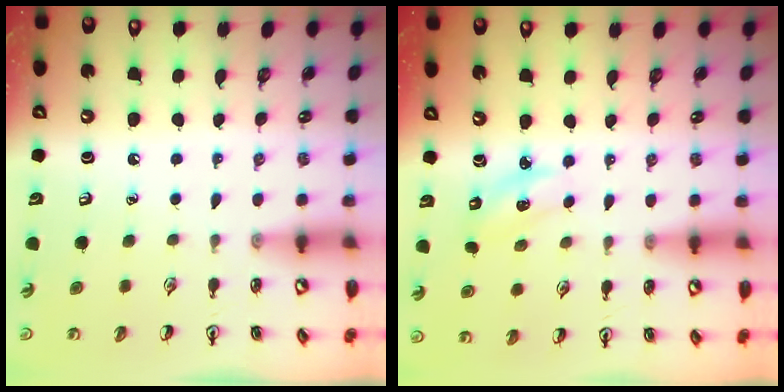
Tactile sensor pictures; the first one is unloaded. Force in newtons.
{"total": 2.4, "press": 2.3, "slide": 0.5}